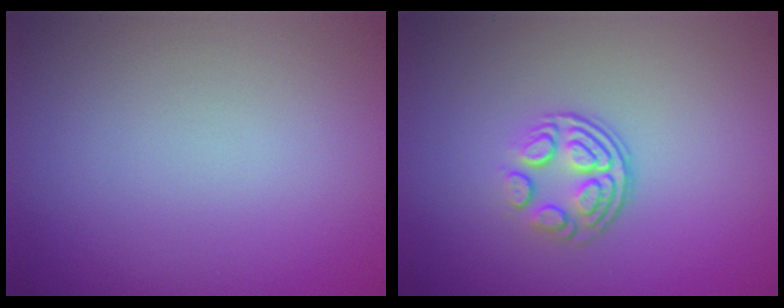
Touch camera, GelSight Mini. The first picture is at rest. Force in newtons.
{"total": 3.9, "press": 2.5, "slide": 2.9}